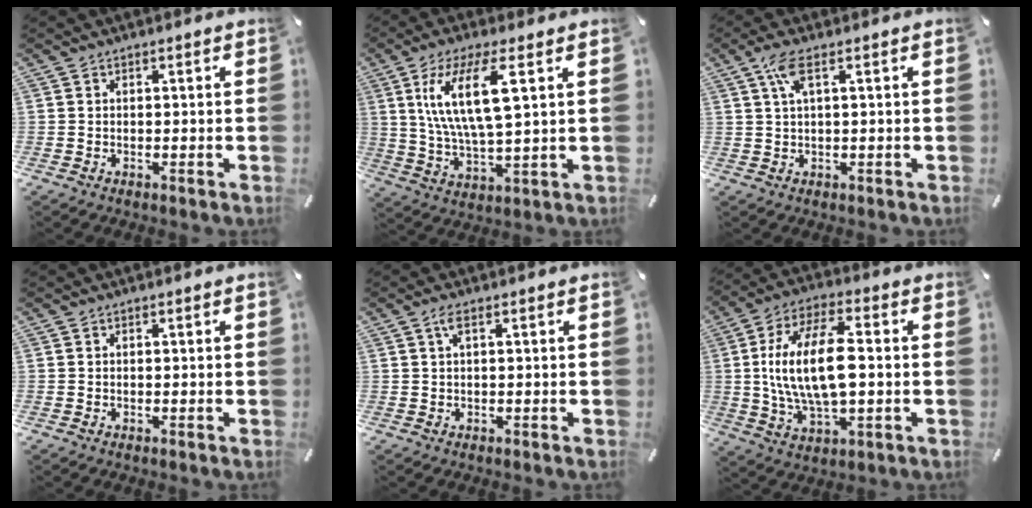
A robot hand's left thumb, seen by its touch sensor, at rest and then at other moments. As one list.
[{"total": 13.6, "force": [5.0, 4.0, 12.0], "torque": [-0.264, -0.001, 0.080]}, {"total": 4.7, "force": [1.7, 1.1, 4.2], "torque": [-0.088, 0.004, 0.028]}, {"total": 0.0}, {"total": 2.1, "force": [0.5, 0.4, 2.0], "torque": [-0.041, 0.003, 0.008]}, {"total": 16.9, "force": [0.5, 7.6, 15.0], "torque": [-0.312, -0.001, 0.006]}]